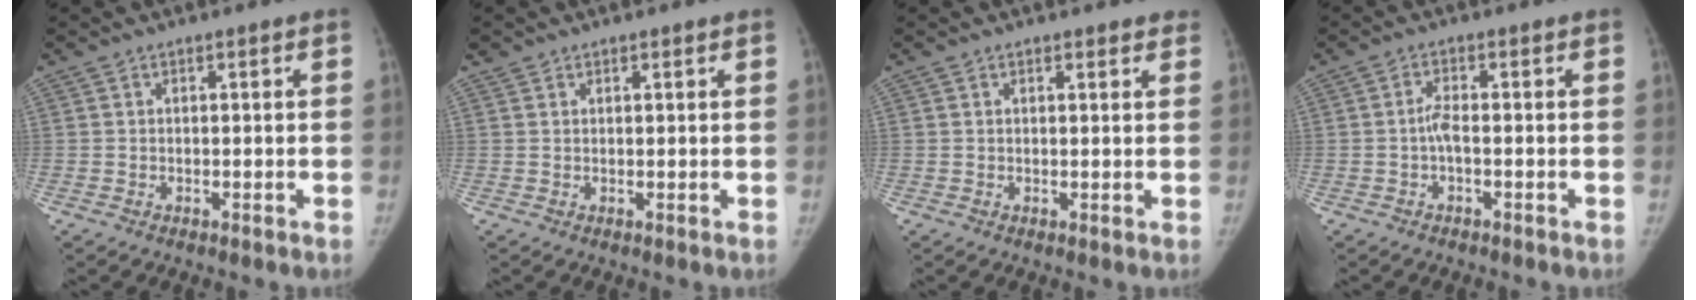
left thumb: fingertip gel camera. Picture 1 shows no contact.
{"total": 1.0, "force": [0.8, 0.6, 0.0], "torque": [0.008, -0.006, 0.011]}
{"total": 1.7, "force": [1.4, 0.6, 0.7], "torque": [0.004, -0.002, 0.015]}
{"total": 2.3, "force": [-0.6, 0.8, 2.1], "torque": [-0.043, 0.006, -0.015]}